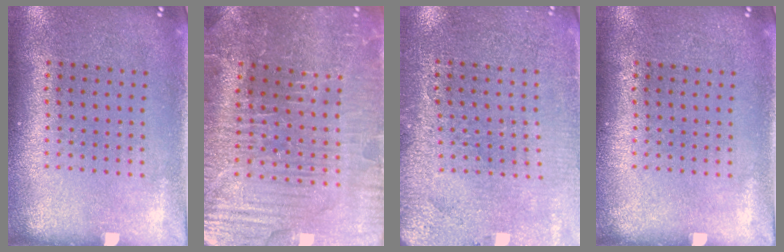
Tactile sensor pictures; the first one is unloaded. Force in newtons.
{"total": 3.8, "press": 3.8, "slide": 0.4}
{"total": 2.8, "press": 2.7, "slide": 0.5}
{"total": 0.0}